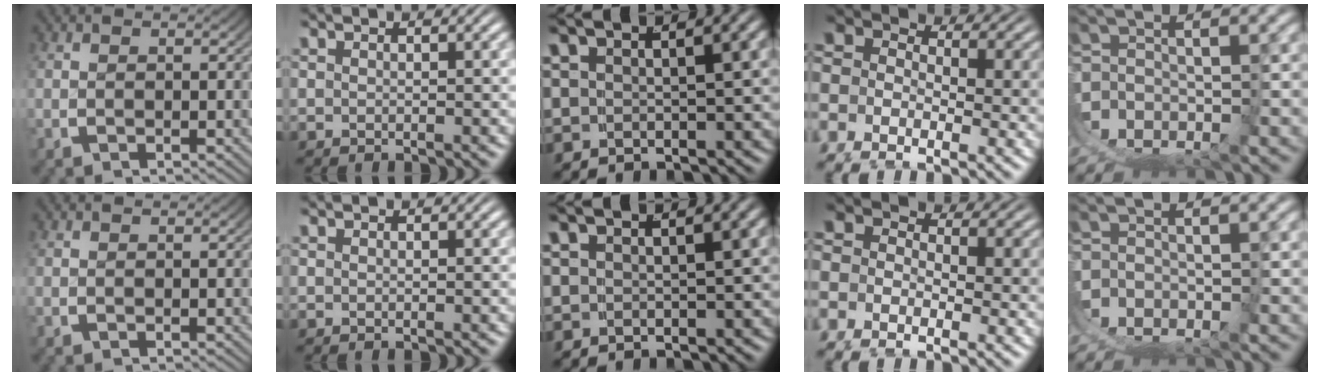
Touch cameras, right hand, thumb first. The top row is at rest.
{}